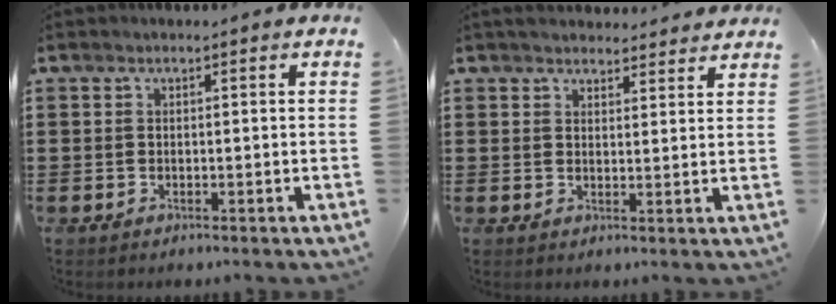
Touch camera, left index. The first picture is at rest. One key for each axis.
{"total": 2.8, "fx": 2.8, "fy": 0.6, "fz": 0.2, "tx": -0.004, "ty": -0.010, "tz": 0.051}